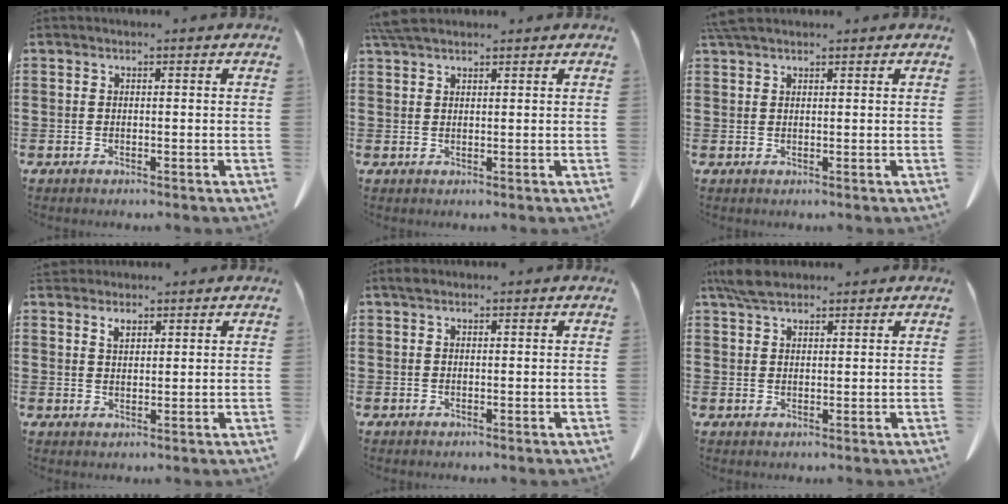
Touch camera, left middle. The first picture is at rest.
{"total": 3.4, "force": [2.8, 0.9, 1.8], "torque": [-0.043, 0.003, 0.054]}
{"total": 2.5, "force": [2.1, 0.6, 1.2], "torque": [-0.030, 0.004, 0.041]}
{"total": 2.2, "force": [1.8, 1.0, 0.8], "torque": [-0.020, 0.003, 0.036]}
{"total": 1.0, "force": [0.7, 0.6, 0.4], "torque": [-0.011, 0.004, 0.013]}
{"total": 4.2, "force": [3.4, 1.5, 2.0], "torque": [-0.048, 0.001, 0.065]}